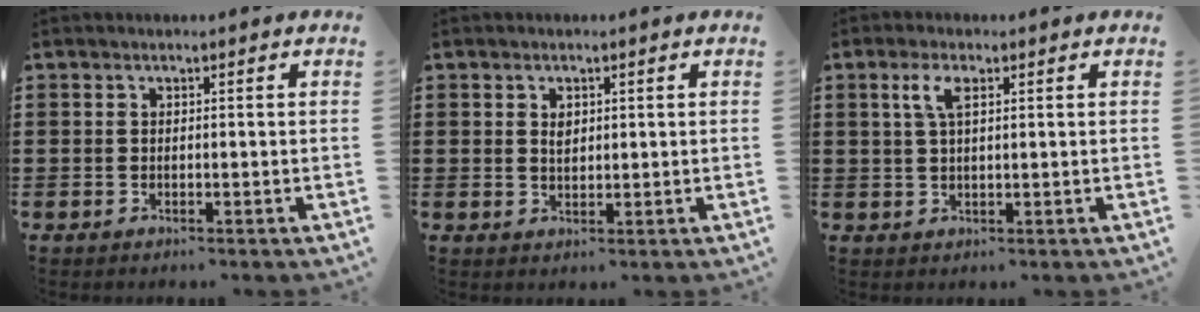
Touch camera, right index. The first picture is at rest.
{"total": 1.8, "force": [0.7, 1.1, 1.2], "torque": [-0.019, 0.002, 0.010]}
{"total": 3.4, "force": [1.3, 1.2, 3.0], "torque": [-0.064, 0.010, 0.021]}